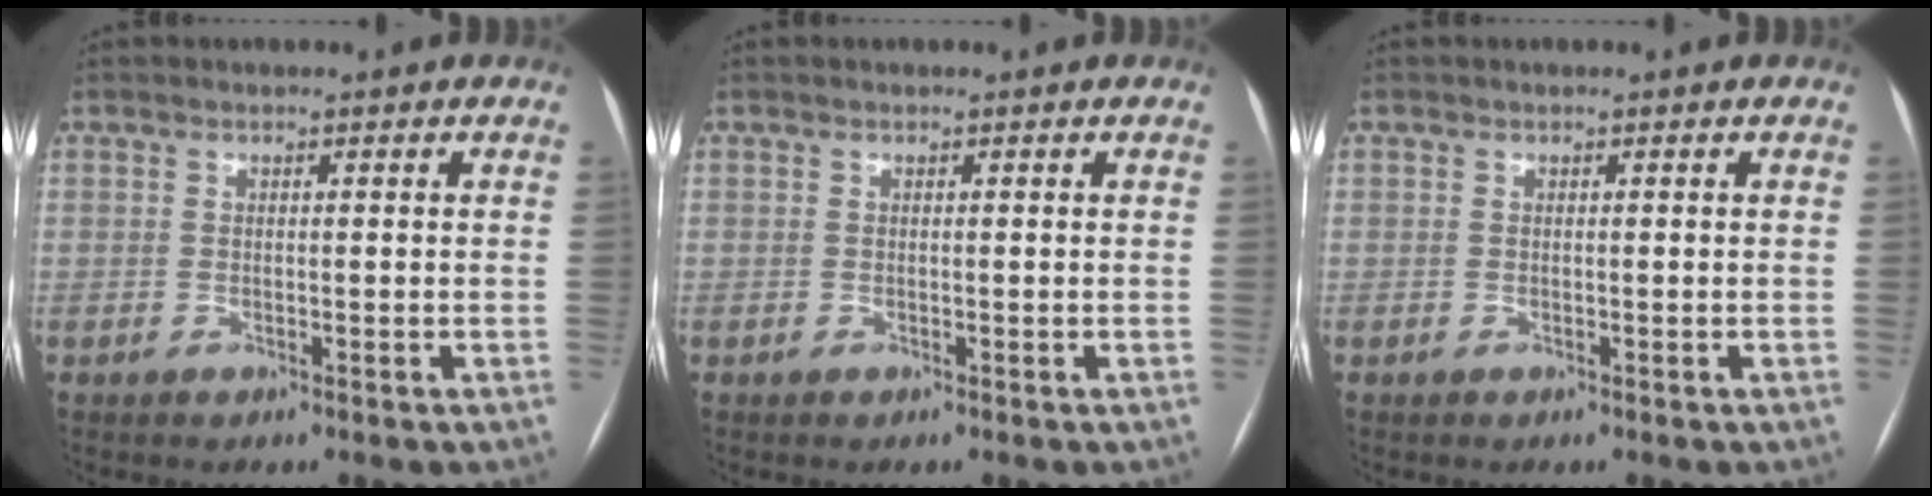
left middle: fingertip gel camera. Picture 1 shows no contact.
{"total": 0.0}
{"total": 0.0}